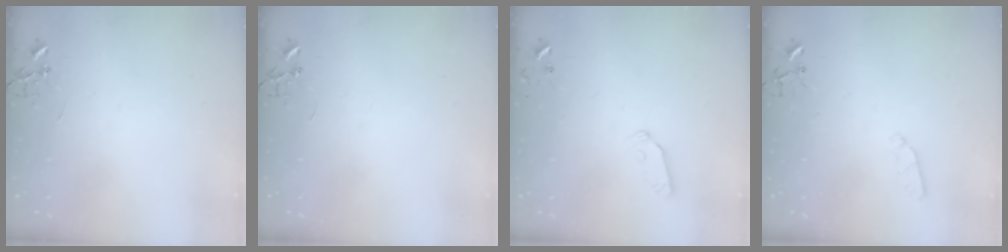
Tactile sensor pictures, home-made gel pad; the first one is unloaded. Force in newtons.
{"total": 0.0}
{"total": 5.6, "press": 5.6, "slide": 0.3}
{"total": 4.5, "press": 4.5, "slide": 0.4}